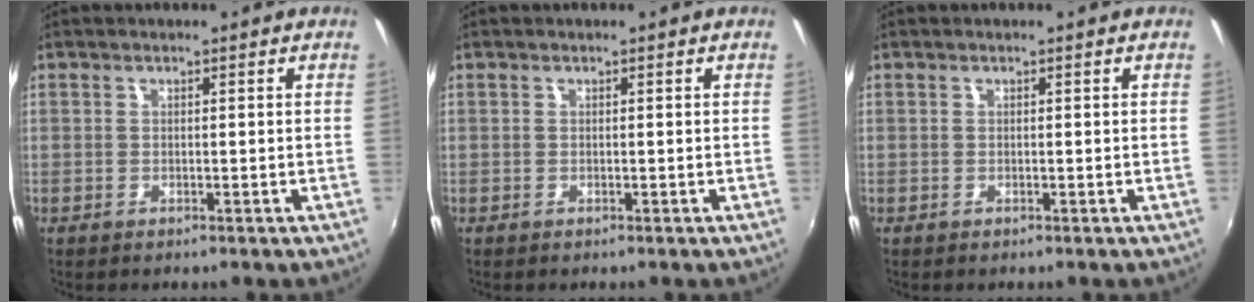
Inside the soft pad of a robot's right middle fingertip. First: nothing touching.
{"total": 0.0}
{"total": 0.0}